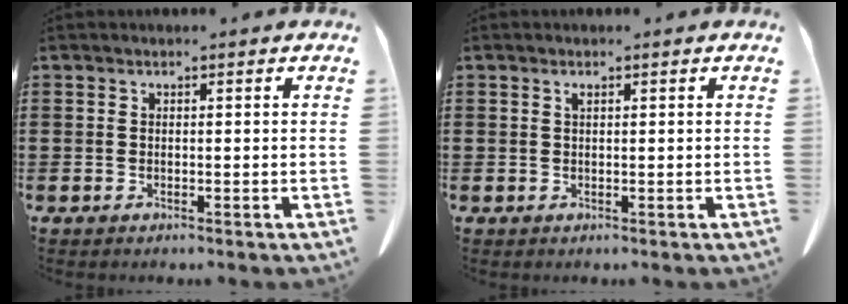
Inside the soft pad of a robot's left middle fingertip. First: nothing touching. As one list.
[{"total": 0.6, "force": [0.4, 0.1, 0.5], "torque": [-0.013, 0.000, 0.008]}]